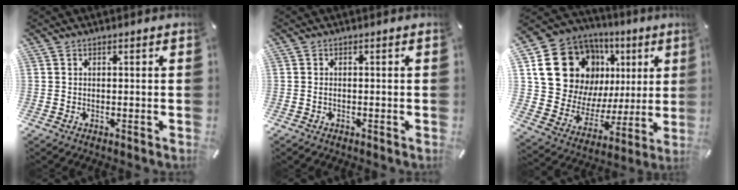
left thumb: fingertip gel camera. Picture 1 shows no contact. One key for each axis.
{"total": 0.8, "fx": -0.4, "fy": 0.4, "fz": 0.5, "tx": -0.012, "ty": -0.001, "tz": -0.008}
{"total": 19.9, "fx": 8.2, "fy": 15.5, "fz": 9.4, "tx": -0.156, "ty": -0.042, "tz": 0.168}